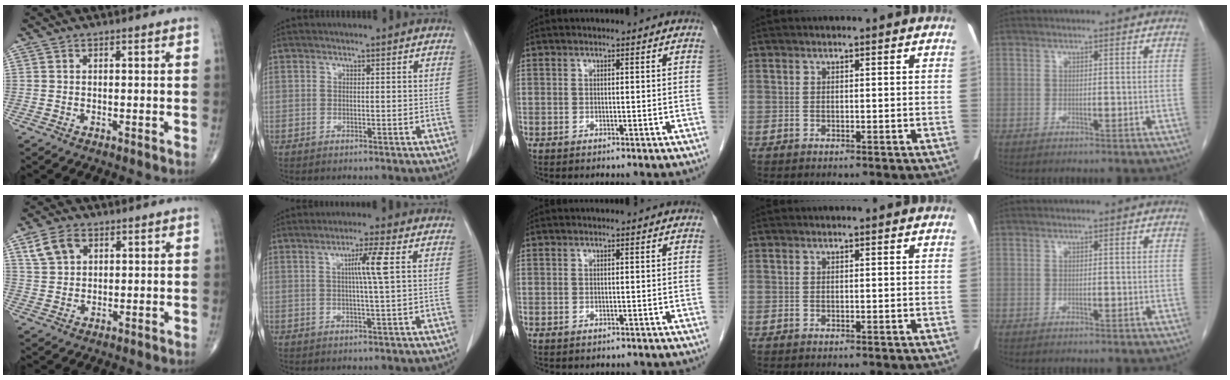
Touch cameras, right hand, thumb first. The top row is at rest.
{"thumb": {"total": 5.9, "force": [2.8, 4.0, 3.3], "torque": [-0.052, -0.003, 0.058]}, "index": {"total": 5.0, "force": [1.2, -1.0, 4.8], "torque": [-0.083, 0.000, 0.020]}, "middle": {"total": 0.8, "force": [-0.7, 0.4, 0.1], "torque": [-0.010, 0.000, -0.009]}}